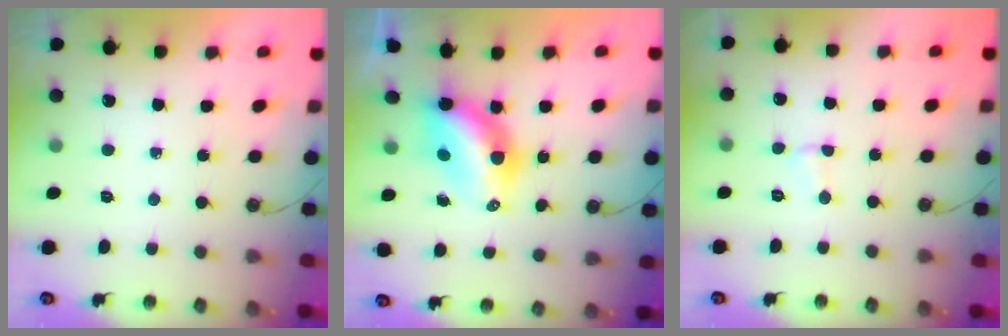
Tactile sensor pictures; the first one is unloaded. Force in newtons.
{"total": 7.0, "press": 7.0, "slide": 0.6}
{"total": 1.8, "press": 1.7, "slide": 0.4}